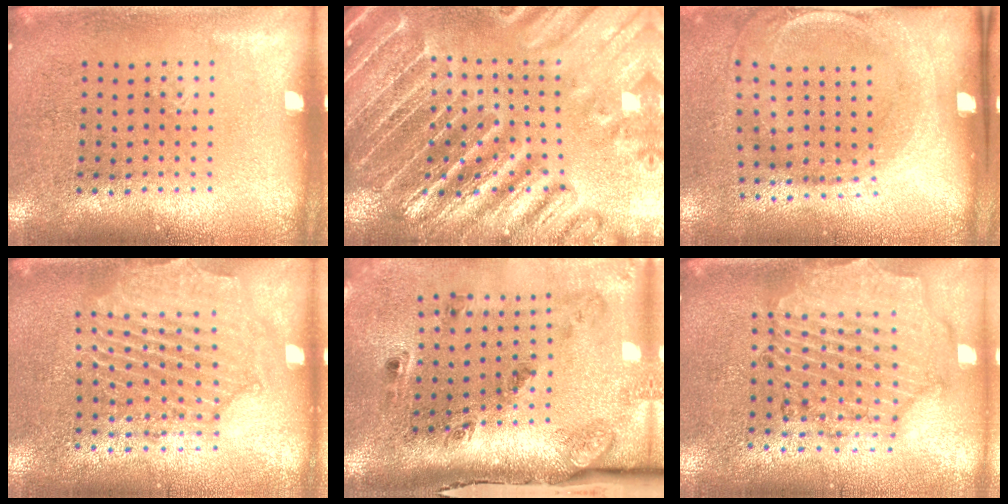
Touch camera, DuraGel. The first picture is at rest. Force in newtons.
{"total": 4.9, "press": 4.4, "slide": 2.2}
{"total": 1.8, "press": 1.2, "slide": 1.3}
{"total": 2.1, "press": 2.0, "slide": 0.6}
{"total": 2.9, "press": 1.8, "slide": 2.2}
{"total": 1.6, "press": 1.6, "slide": 0.4}